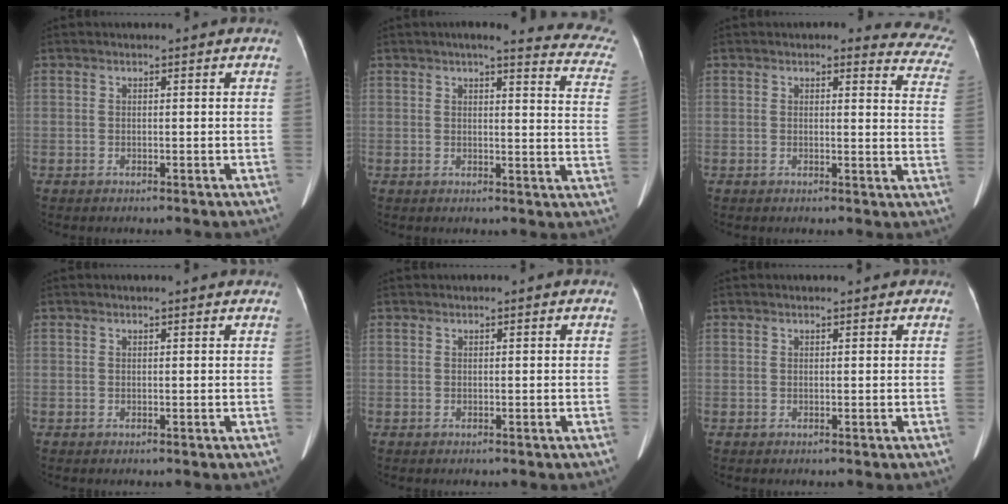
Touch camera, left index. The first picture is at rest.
{"total": 15.9, "force": [14.2, 2.0, 6.9], "torque": [-0.060, -0.047, 0.132]}
{"total": 10.5, "force": [9.7, 2.9, 2.8], "torque": [0.016, -0.046, 0.060]}
{"total": 1.9, "force": [1.8, 0.1, 0.8], "torque": [-0.011, 0.012, 0.016]}
{"total": 0.0}
{"total": 1.9, "force": [1.6, 0.6, 1.0], "torque": [-0.008, 0.021, 0.018]}